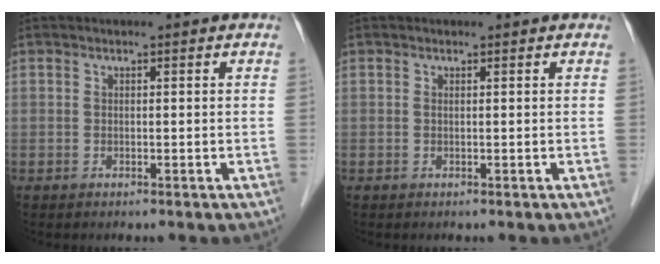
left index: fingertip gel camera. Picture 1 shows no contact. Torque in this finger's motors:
{"motor_torque": [-0.03, 0.00, 0.00, 0.00]}